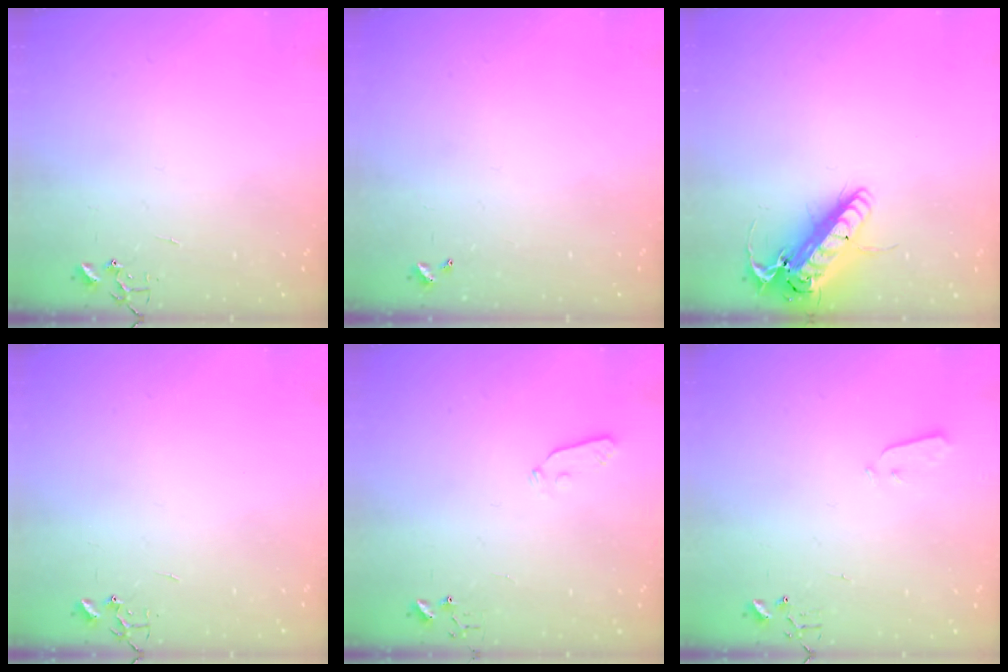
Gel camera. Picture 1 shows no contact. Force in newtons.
{"total": 0.0}
{"total": 18.3, "press": 18.0, "slide": 3.3}
{"total": 0.0}
{"total": 3.7, "press": 3.6, "slide": 0.4}
{"total": 3.0, "press": 2.9, "slide": 0.3}